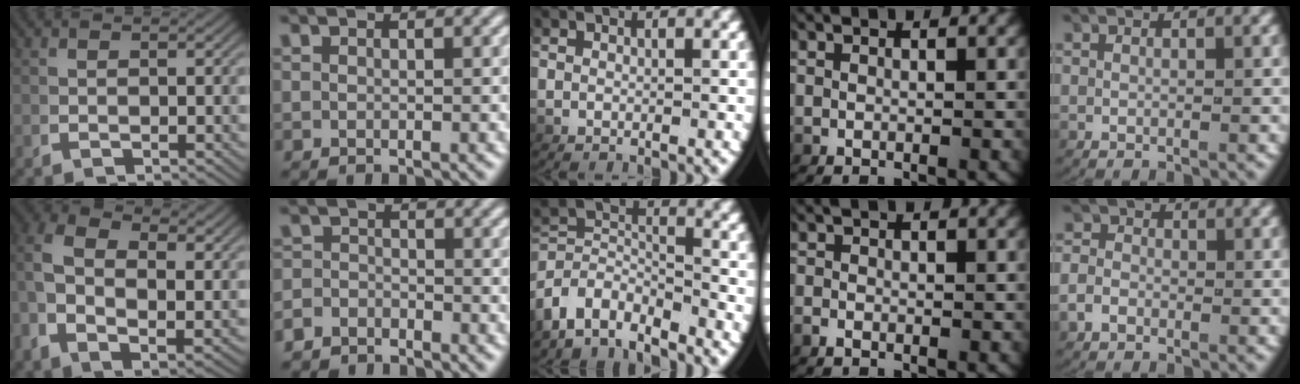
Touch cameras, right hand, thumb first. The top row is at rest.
{"thumb": {"total": 6.7, "force": [1.3, 4.0, 5.3], "torque": [-0.120, -0.017, 0.028]}, "index": {"total": 3.2, "force": [-3.1, 0.7, -0.4], "torque": [0.016, -0.016, -0.050]}, "middle": {"total": 5.5, "force": [-3.4, 4.0, 1.8], "torque": [-0.065, -0.035, -0.053]}, "ring": {"total": 0.8, "force": [-0.7, 0.4, 0.1], "torque": [-0.012, -0.006, -0.011]}, "little": {"total": 2.1, "force": [-0.8, 1.8, 0.7], "torque": [-0.020, -0.004, -0.018]}}